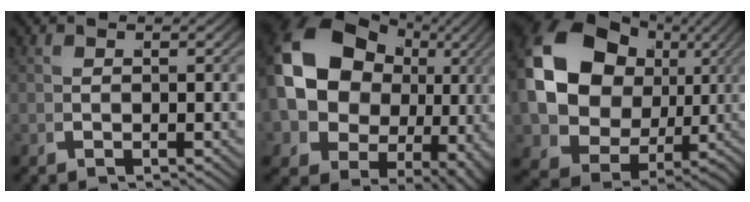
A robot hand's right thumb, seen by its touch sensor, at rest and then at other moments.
{"total": 17.3, "force": [0.8, 13.2, 11.1], "torque": [-0.249, -0.055, 0.022]}
{"total": 17.0, "force": [-0.8, 12.6, 11.4], "torque": [-0.247, -0.053, 0.002]}